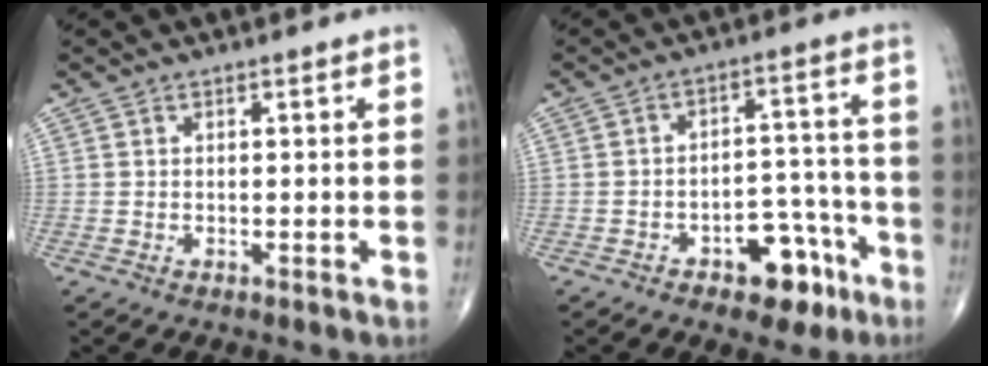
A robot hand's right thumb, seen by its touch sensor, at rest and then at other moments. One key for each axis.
{"total": 9.9, "fx": -5.5, "fy": 5.5, "fz": 6.0, "tx": -0.042, "ty": 0.052, "tz": -0.072}